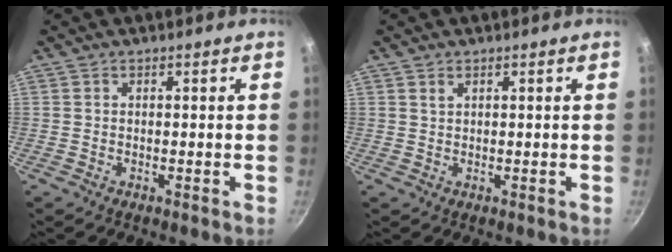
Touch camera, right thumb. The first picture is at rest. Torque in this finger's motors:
{"motor_torque": [-0.21, 0.08, 0.13, -0.12, 0.09]}